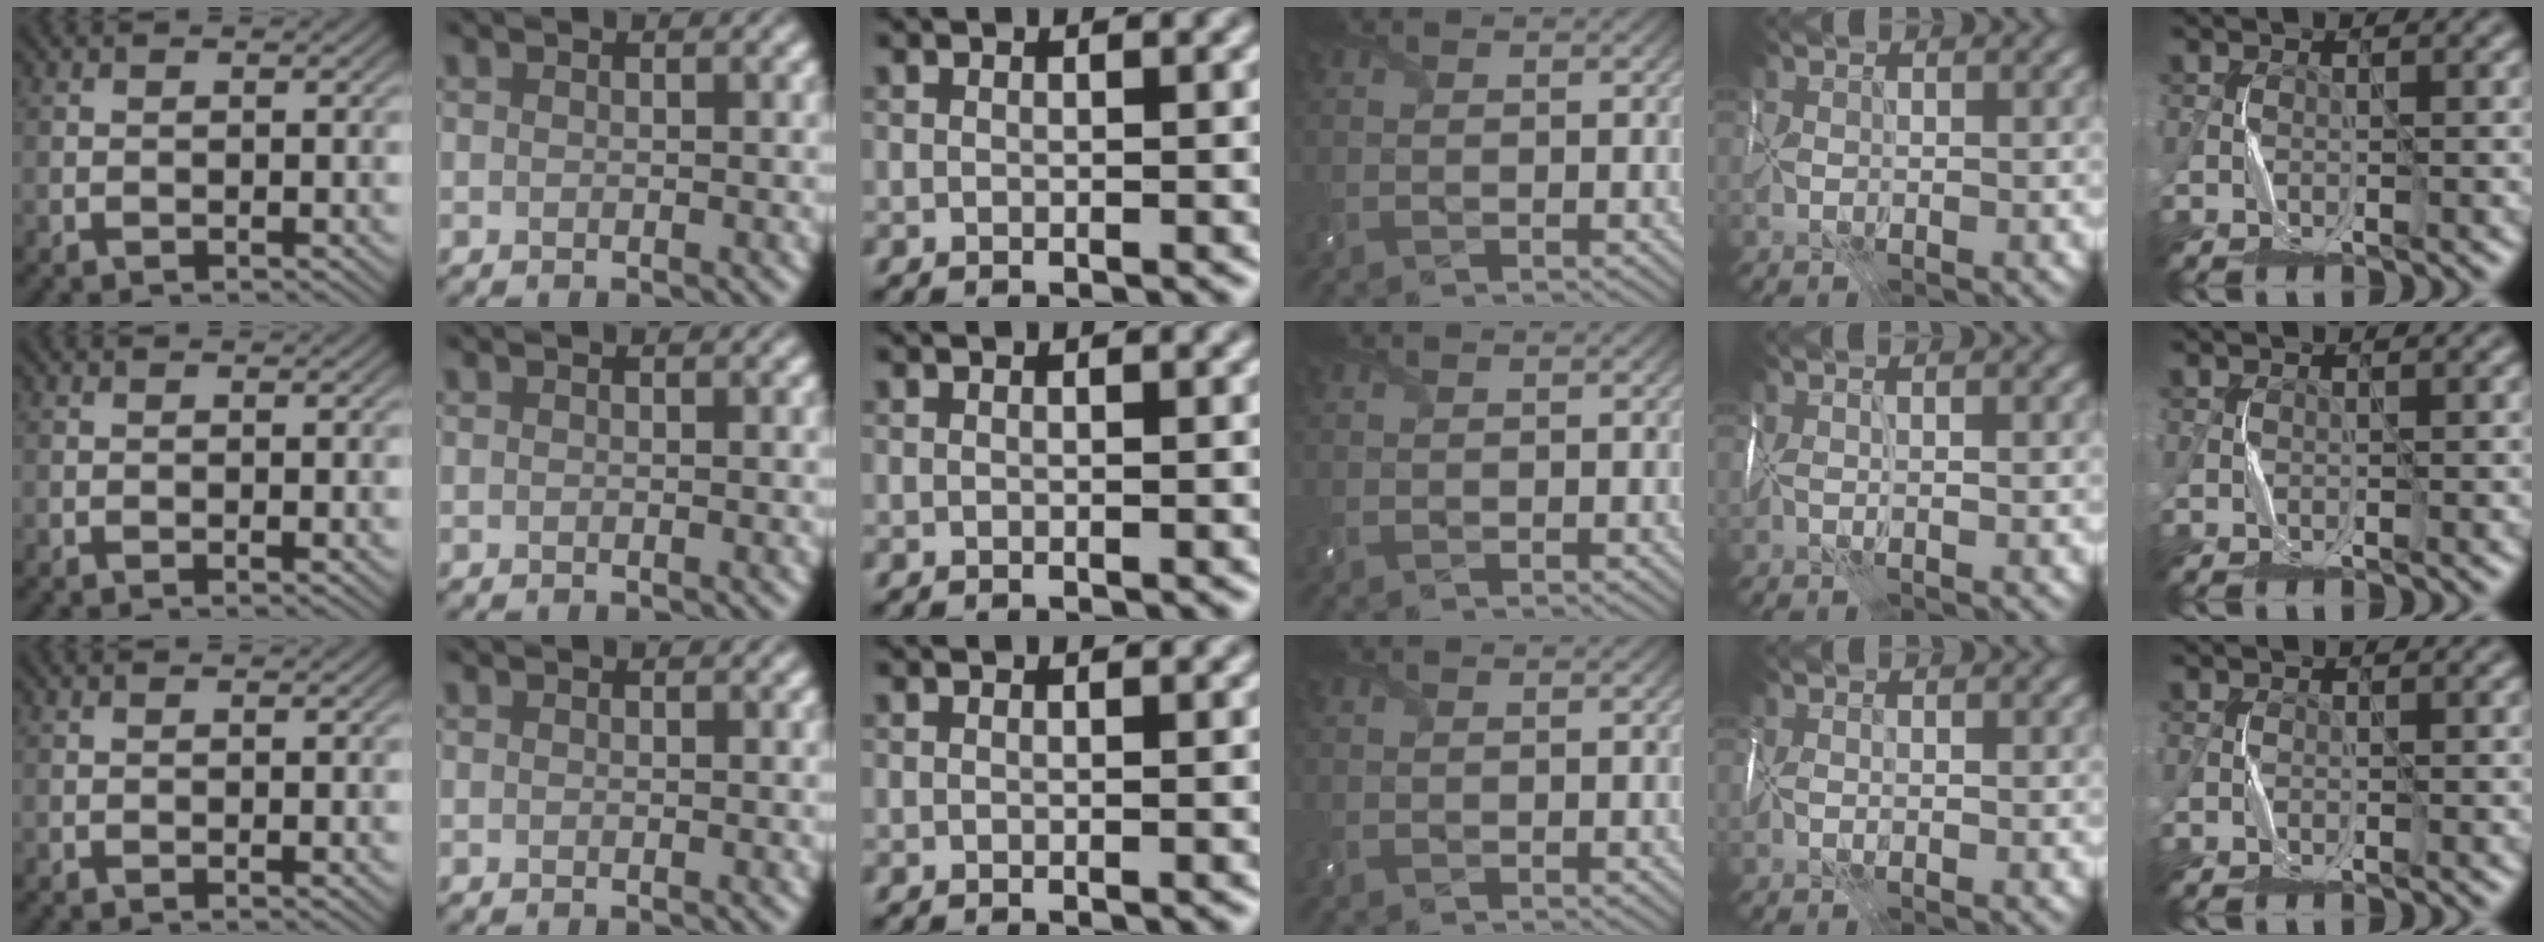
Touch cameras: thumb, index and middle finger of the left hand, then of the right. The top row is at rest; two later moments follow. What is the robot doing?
{"motion": "wrap", "object": "scarf"}